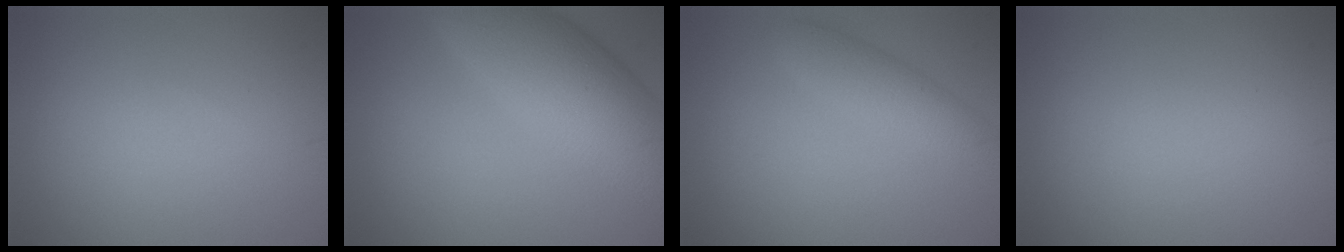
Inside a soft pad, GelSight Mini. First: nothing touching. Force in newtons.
{"total": 9.2, "press": 9.2, "slide": 0.3}
{"total": 3.1, "press": 3.1, "slide": 0.1}
{"total": 0.0}